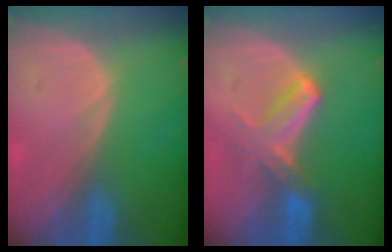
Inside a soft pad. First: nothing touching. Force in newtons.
{"total": 5.7, "press": 5.5, "slide": 1.4}